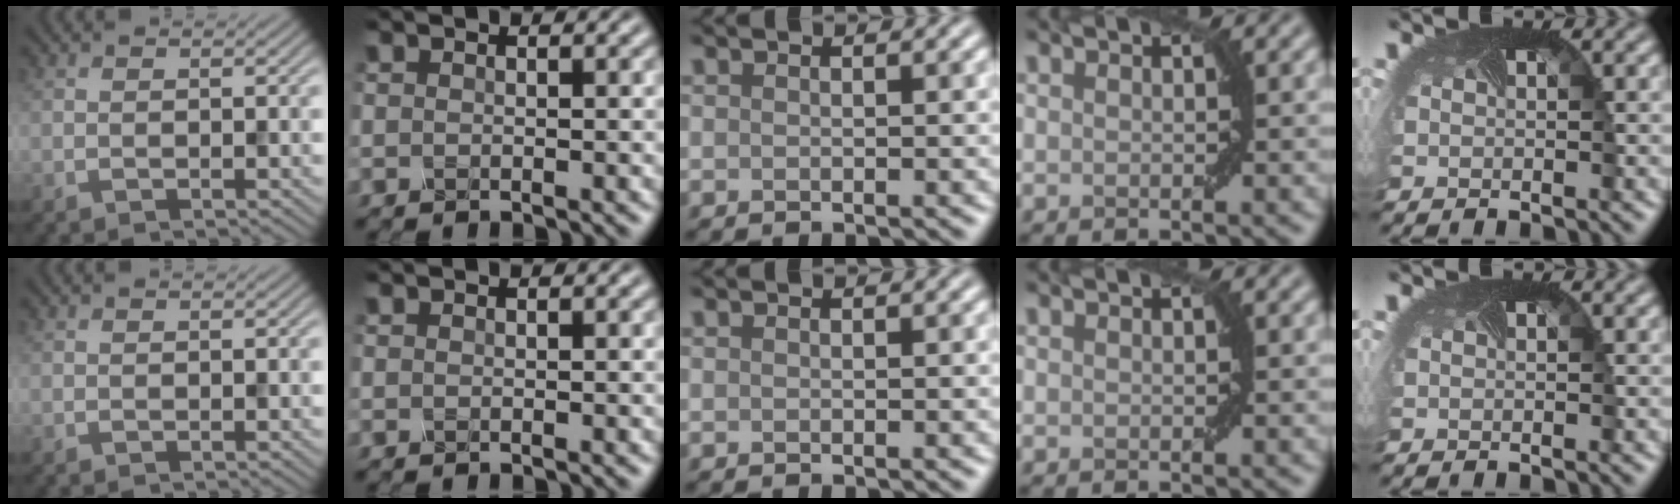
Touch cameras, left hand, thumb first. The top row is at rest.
{}